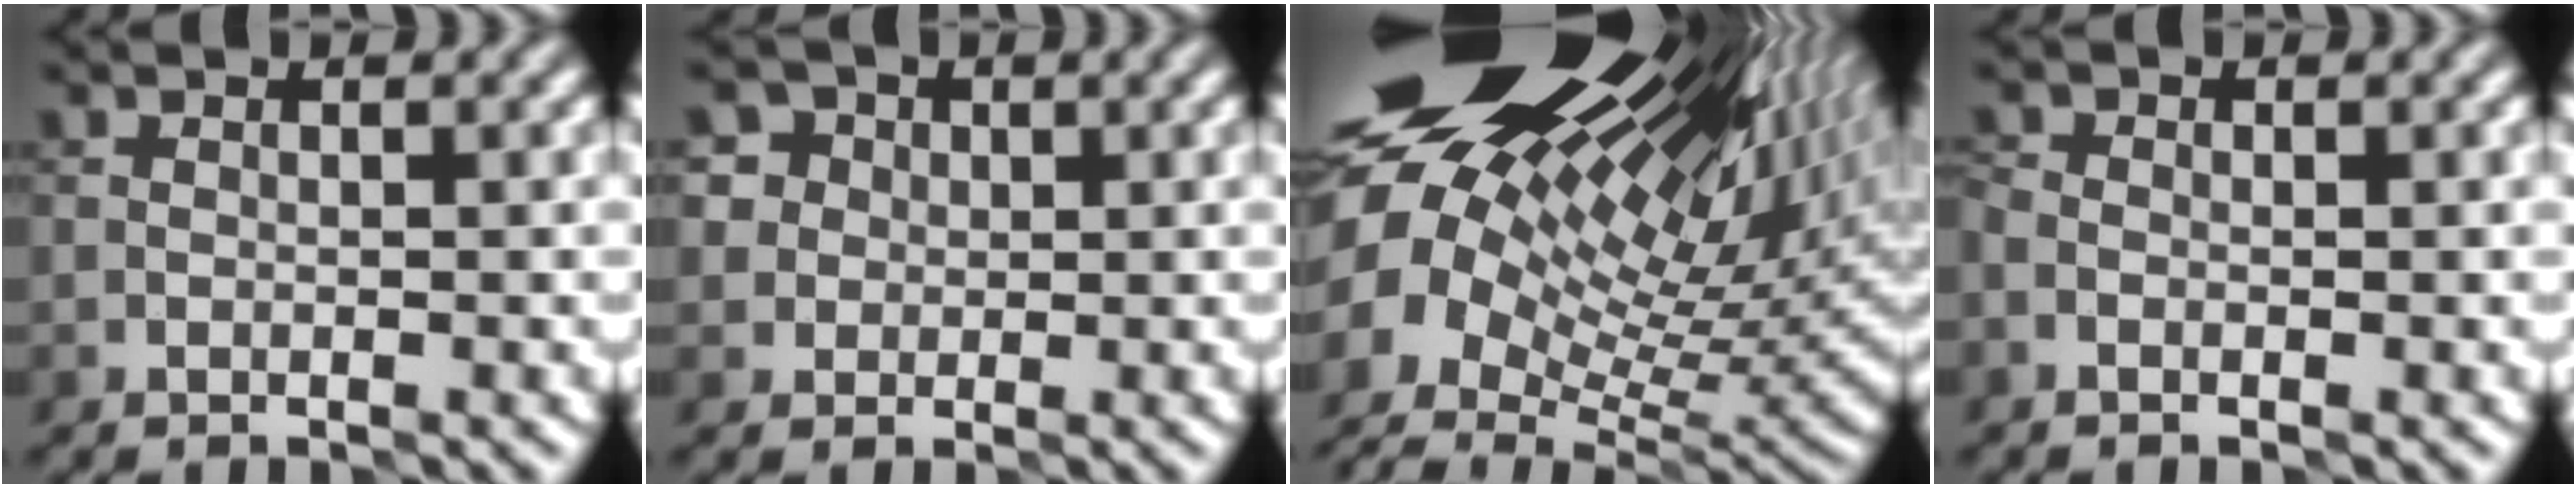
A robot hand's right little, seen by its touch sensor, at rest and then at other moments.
{"total": 3.8, "force": [1.6, 3.4, 0.7], "torque": [0.014, 0.021, 0.017]}
{"total": 18.7, "force": [7.1, 9.5, 14.5], "torque": [-0.260, 0.023, 0.161]}
{"total": 0.7, "force": [-0.4, 0.5, 0.4], "torque": [-0.012, -0.001, -0.009]}